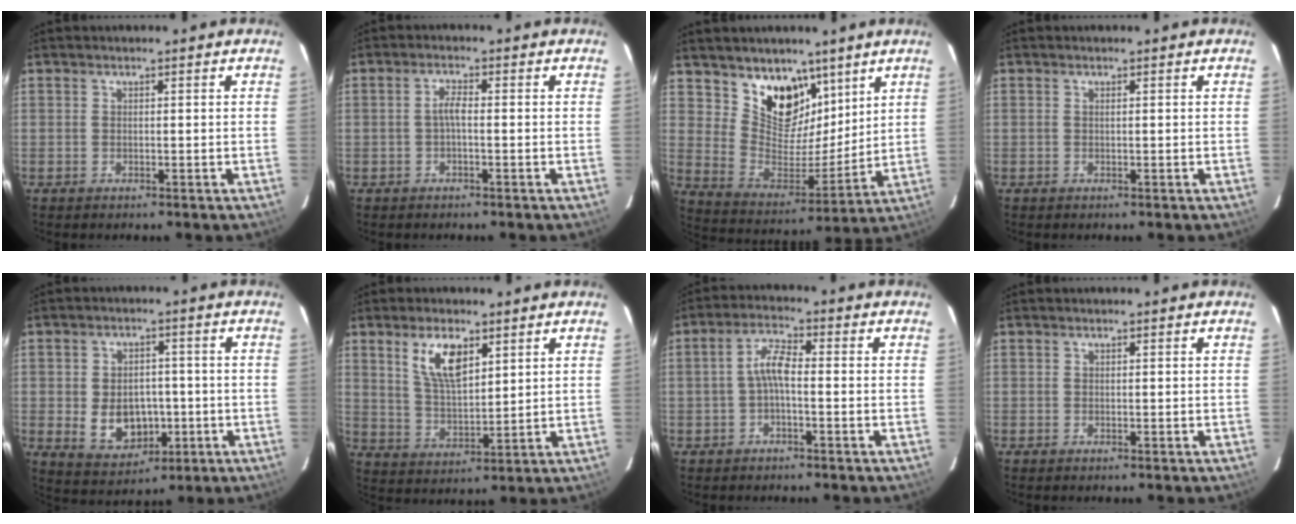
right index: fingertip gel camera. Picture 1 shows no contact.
{"total": 2.0, "force": [-0.6, 0.4, 1.9], "torque": [-0.038, 0.007, -0.012]}
{"total": 13.4, "force": [8.7, 8.3, 5.8], "torque": [-0.105, -0.015, 0.166]}
{"total": 0.0}
{"total": 8.8, "force": [-1.7, 6.6, 5.6], "torque": [-0.118, -0.001, -0.007]}
{"total": 8.7, "force": [4.4, 3.7, 6.5], "torque": [-0.120, 0.003, 0.093]}
{"total": 4.3, "force": [-1.1, 1.3, 3.9], "torque": [-0.084, 0.015, -0.023]}
{"total": 0.0}